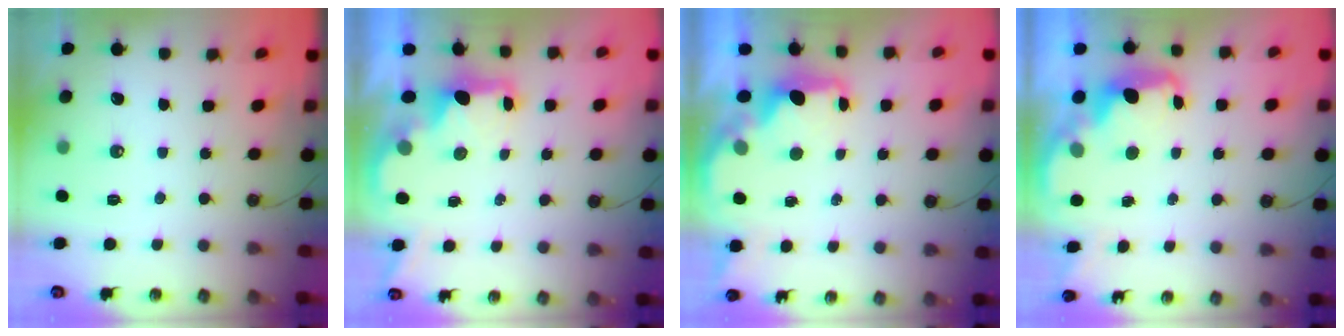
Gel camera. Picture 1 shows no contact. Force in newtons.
{"total": 2.2, "press": 2.0, "slide": 0.8}
{"total": 1.9, "press": 1.7, "slide": 0.7}
{"total": 2.6, "press": 2.5, "slide": 0.5}